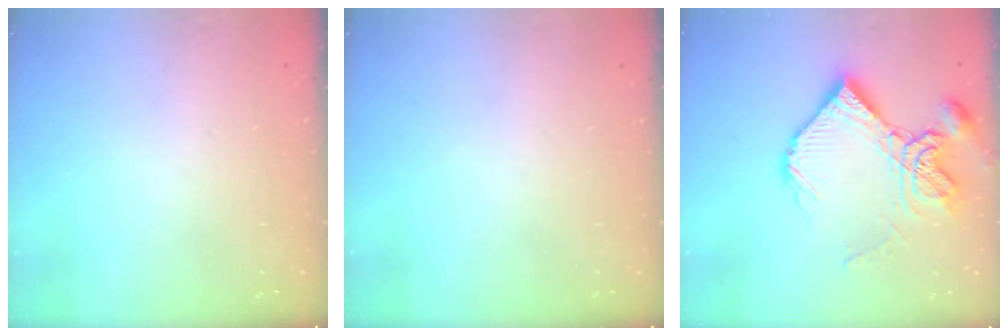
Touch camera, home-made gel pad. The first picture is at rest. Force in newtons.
{"total": 0.0}
{"total": 17.2, "press": 17.1, "slide": 2.3}